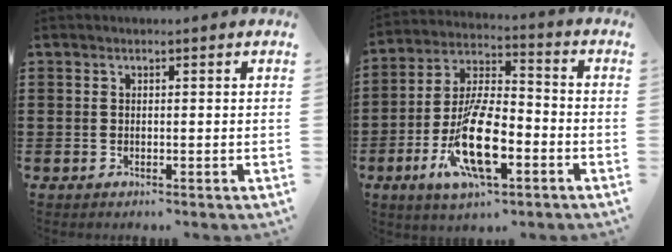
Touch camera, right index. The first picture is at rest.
{"total": 13.4, "force": [-5.4, 5.2, 11.1], "torque": [-0.235, 0.002, -0.099]}